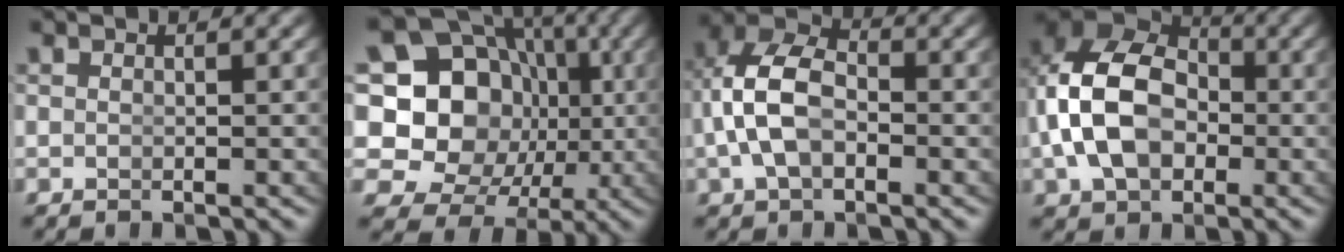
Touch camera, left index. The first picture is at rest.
{"total": 21.2, "force": [-0.2, 18.3, 10.8], "torque": [-0.221, -0.059, 0.002]}
{"total": 7.1, "force": [0.3, 5.2, 4.9], "torque": [-0.107, -0.010, 0.004]}
{"total": 11.4, "force": [0.9, 8.9, 7.1], "torque": [-0.159, -0.014, 0.019]}